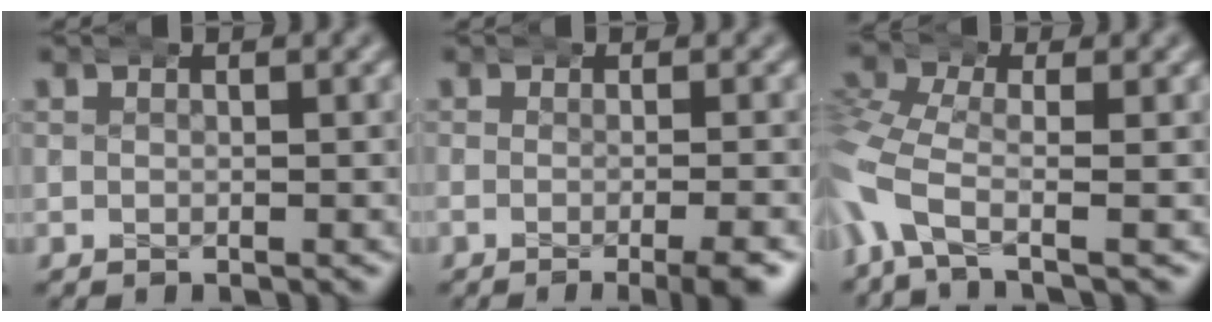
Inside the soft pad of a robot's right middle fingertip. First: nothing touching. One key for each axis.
{"total": 2.6, "fx": -1.4, "fy": -0.1, "fz": 2.2, "tx": -0.019, "ty": 0.004, "tz": -0.029}
{"total": 3.9, "fx": -1.4, "fy": 2.6, "fz": 2.5, "tx": -0.100, "ty": -0.023, "tz": -0.015}